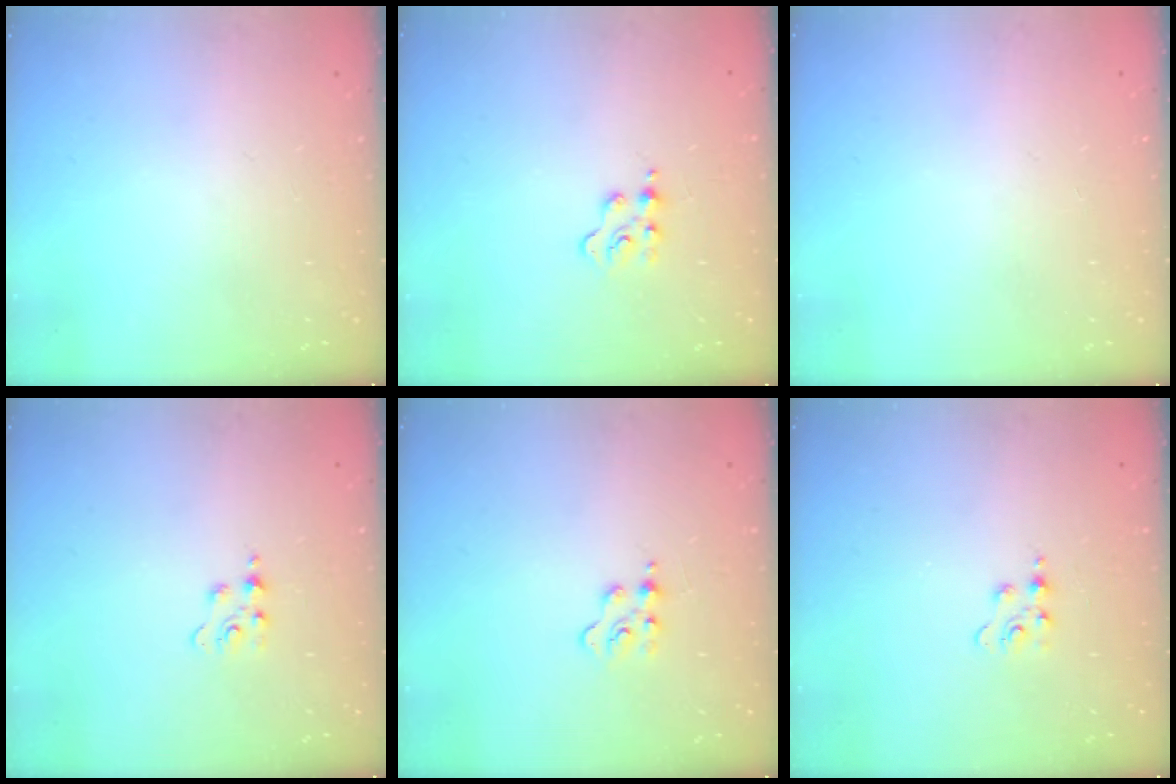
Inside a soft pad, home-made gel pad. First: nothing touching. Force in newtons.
{"total": 3.1, "press": 3.0, "slide": 0.4}
{"total": 0.6, "press": 0.5, "slide": 0.2}
{"total": 2.8, "press": 2.8, "slide": 0.4}
{"total": 2.4, "press": 2.4, "slide": 0.3}
{"total": 3.6, "press": 3.6, "slide": 0.4}